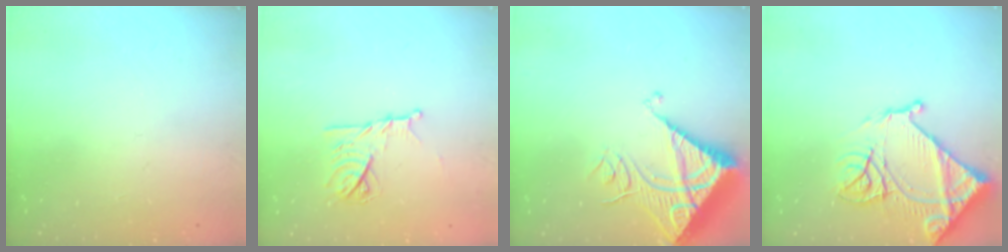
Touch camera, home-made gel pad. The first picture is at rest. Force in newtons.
{"total": 11.7, "press": 11.7, "slide": 0.1}
{"total": 13.8, "press": 13.7, "slide": 1.3}
{"total": 17.7, "press": 17.6, "slide": 1.9}